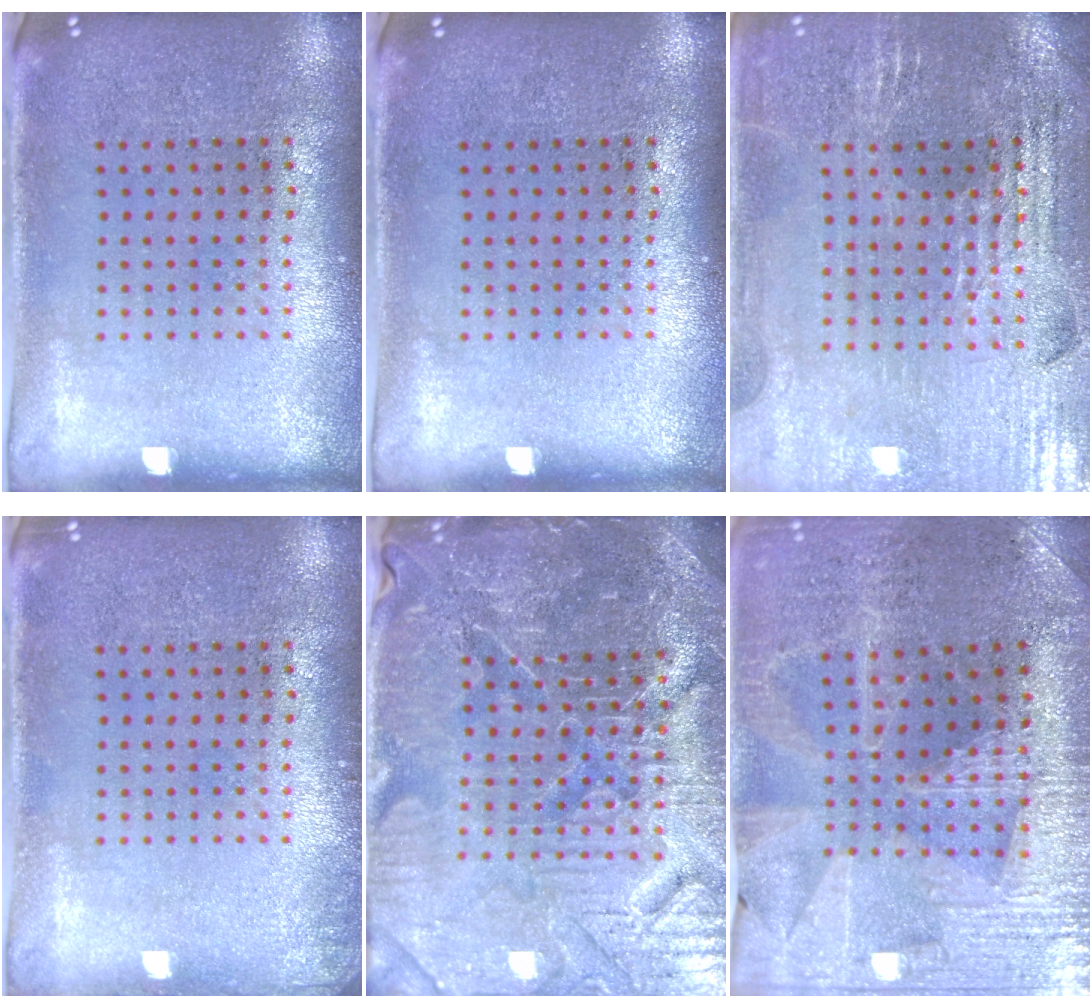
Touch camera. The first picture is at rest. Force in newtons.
{"total": 0.0}
{"total": 2.9, "press": 2.8, "slide": 0.5}
{"total": 0.7, "press": 0.6, "slide": 0.2}
{"total": 5.6, "press": 5.3, "slide": 2.0}
{"total": 3.1, "press": 3.0, "slide": 0.4}